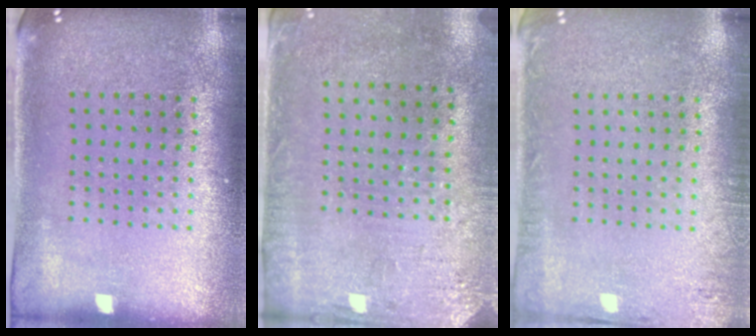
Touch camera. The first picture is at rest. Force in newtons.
{"total": 3.2, "press": 2.6, "slide": 2.0}
{"total": 1.7, "press": 1.7, "slide": 0.2}